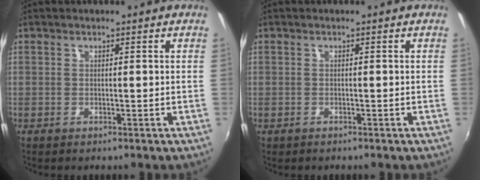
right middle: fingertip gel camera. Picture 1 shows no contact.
{"total": 0.5, "force": [-0.4, 0.3, 0.0], "torque": [-0.003, -0.002, -0.007]}